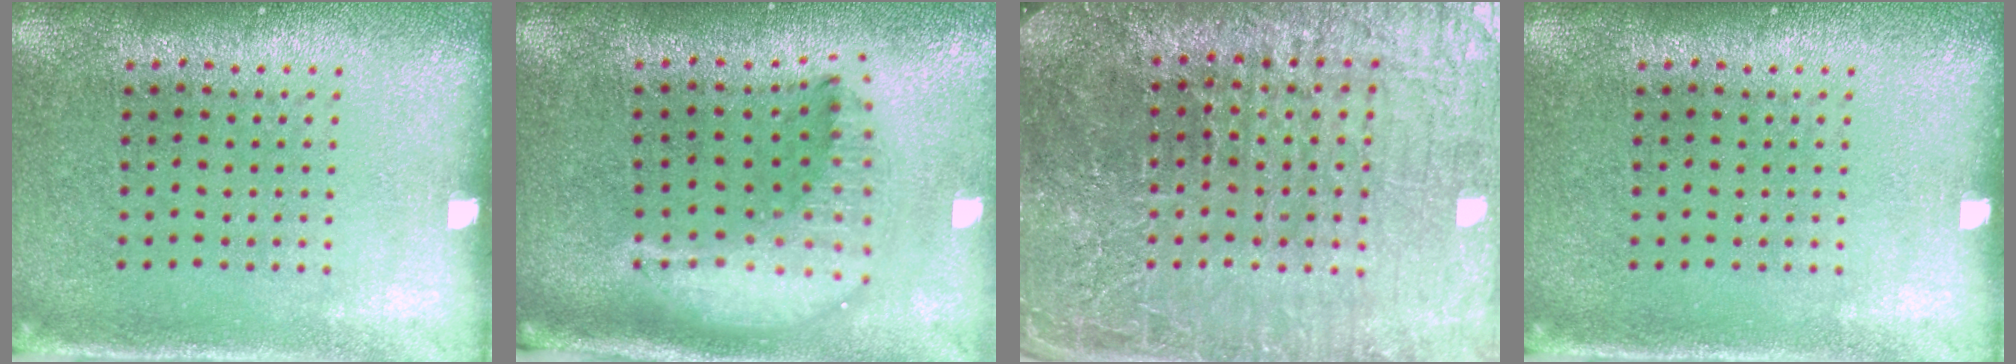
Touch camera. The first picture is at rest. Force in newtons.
{"total": 2.1, "press": 1.6, "slide": 1.3}
{"total": 6.4, "press": 5.7, "slide": 3.0}
{"total": 0.0}